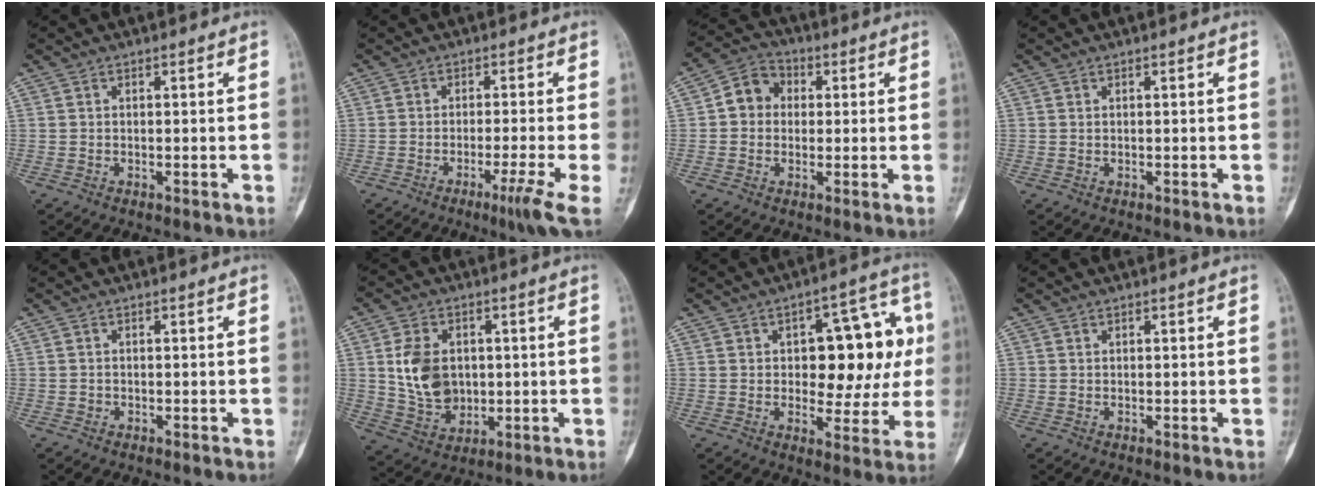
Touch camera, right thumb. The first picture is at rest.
{"total": 5.6, "force": [-2.6, -0.7, 4.9], "torque": [-0.084, -0.002, -0.046]}
{"total": 7.0, "force": [0.5, 6.2, 3.3], "torque": [-0.029, 0.018, -0.006]}
{"total": 0.0}
{"total": 0.8, "force": [-0.3, 0.7, 0.0], "torque": [0.007, 0.005, -0.007]}
{"total": 11.3, "force": [1.0, 8.5, 7.3], "torque": [-0.100, -0.008, 0.030]}
{"total": 16.3, "force": [1.9, 8.7, 13.7], "torque": [-0.125, 0.025, 0.029]}
{"total": 0.0}